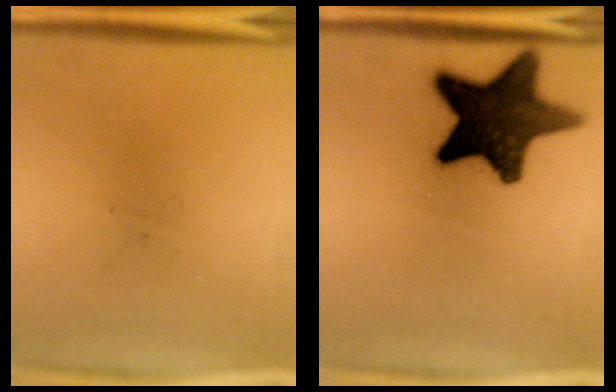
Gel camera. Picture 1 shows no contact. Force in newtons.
{"total": 16.5}